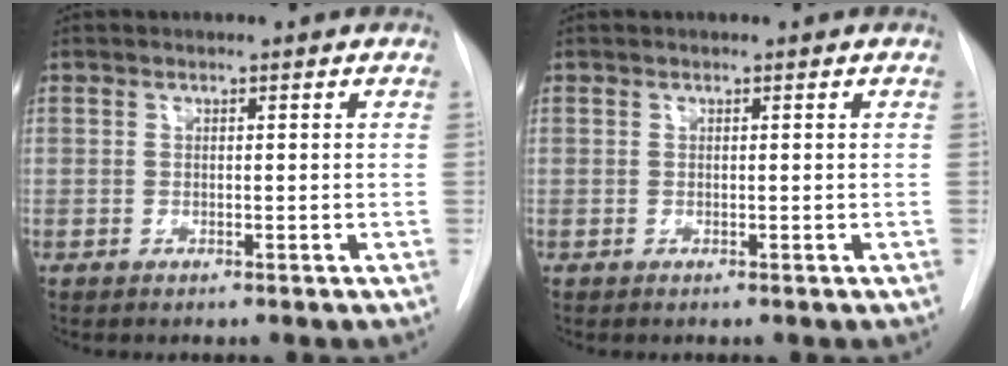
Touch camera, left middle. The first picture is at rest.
{"total": 0.0}